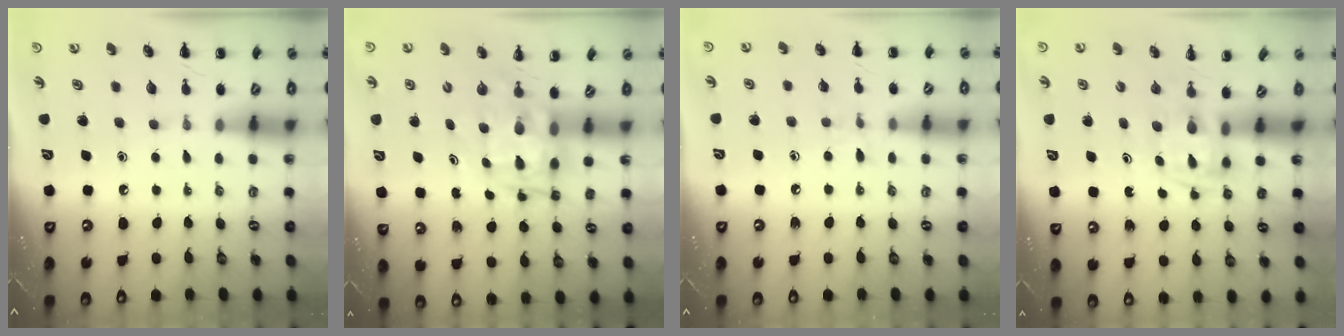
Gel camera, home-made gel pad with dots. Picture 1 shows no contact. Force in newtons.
{"total": 5.4, "press": 5.1, "slide": 1.9}
{"total": 6.0, "press": 5.6, "slide": 2.1}
{"total": 2.4, "press": 2.2, "slide": 1.1}